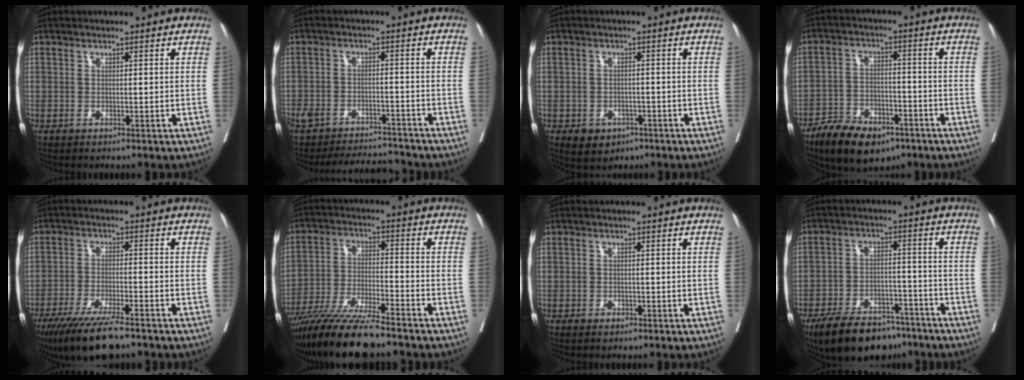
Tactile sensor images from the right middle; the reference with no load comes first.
{"total": 11.2, "force": [-10.5, 2.6, 2.7], "torque": [-0.055, 0.011, -0.153]}
{"total": 4.1, "force": [-2.3, 3.1, 1.5], "torque": [-0.025, 0.001, -0.026]}
{"total": 11.1, "force": [-7.7, 5.0, 6.2], "torque": [-0.105, -0.008, -0.129]}
{"total": 10.4, "force": [-7.8, 1.4, 6.7], "torque": [-0.119, -0.026, -0.132]}
{"total": 12.7, "force": [-10.7, 0.4, 6.9], "torque": [-0.130, -0.027, -0.189]}
{"total": 1.0, "force": [-0.6, 0.4, 0.6], "torque": [-0.013, -0.001, -0.006]}
{"total": 13.2, "force": [-10.3, 5.9, 5.8], "torque": [-0.090, 0.008, -0.165]}